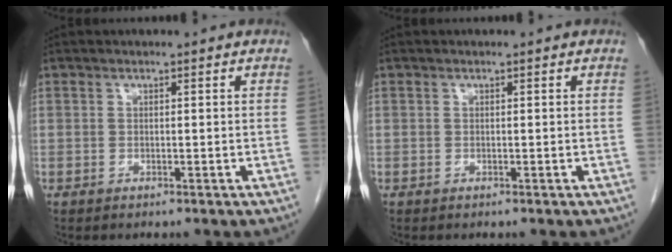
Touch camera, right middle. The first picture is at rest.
{"total": 0.0}